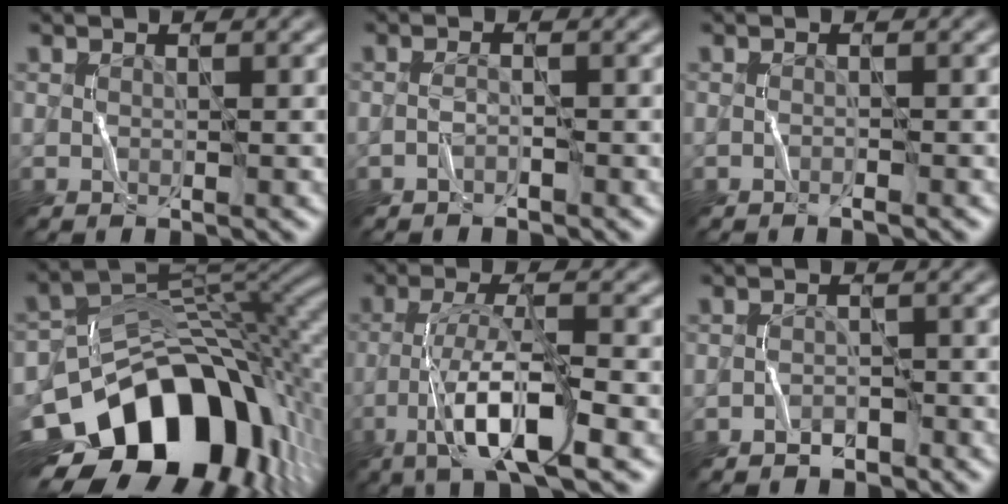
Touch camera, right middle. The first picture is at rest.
{"total": 0.6, "force": [-0.6, 0.1, 0.2], "torque": [-0.006, 0.009, -0.012]}
{"total": 0.8, "force": [-0.6, 0.2, 0.4], "torque": [-0.001, 0.008, -0.014]}
{"total": 16.7, "force": [-7.8, 10.4, 10.5], "torque": [-0.163, 0.007, -0.120]}
{"total": 7.4, "force": [-3.7, 1.5, 6.3], "torque": [-0.109, 0.012, -0.075]}
{"total": 1.1, "force": [-0.9, 0.5, -0.2], "torque": [0.006, 0.012, -0.017]}